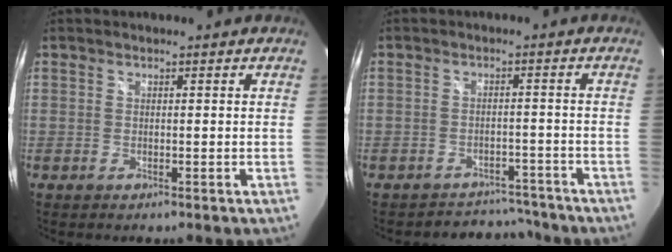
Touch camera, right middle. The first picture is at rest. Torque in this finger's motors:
{"motor_torque": [0.38, -0.71, -0.02, -0.01]}